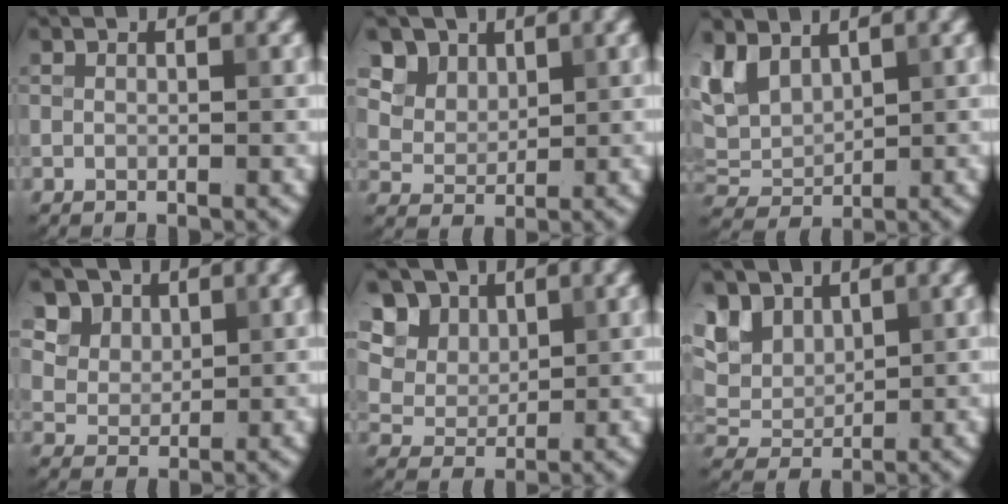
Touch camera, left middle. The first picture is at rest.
{"total": 6.3, "force": [4.0, 4.3, 2.4], "torque": [-0.071, -0.006, 0.081]}
{"total": 4.8, "force": [2.7, 2.9, 2.6], "torque": [-0.062, 0.004, 0.054]}
{"total": 6.9, "force": [4.2, 4.8, 2.6], "torque": [-0.070, -0.002, 0.081]}
{"total": 9.6, "force": [5.3, 6.8, 4.3], "torque": [-0.105, 0.018, 0.084]}
{"total": 5.5, "force": [3.2, 3.5, 2.9], "torque": [-0.081, 0.007, 0.063]}